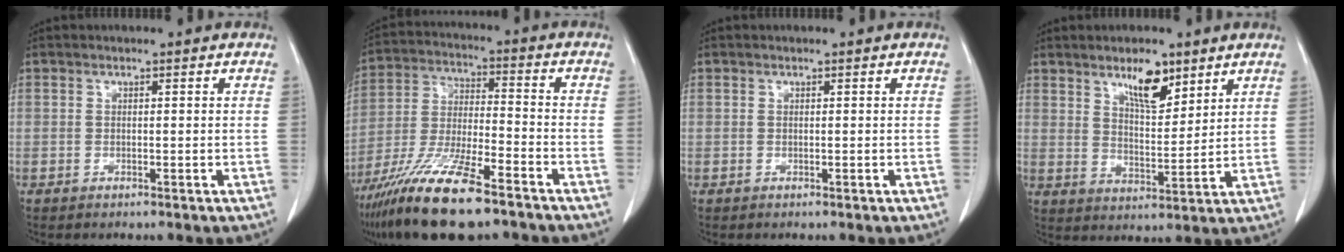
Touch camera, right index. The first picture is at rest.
{"total": 16.0, "force": [-11.1, 2.4, 11.2], "torque": [-0.237, -0.038, -0.205]}
{"total": 0.0}
{"total": 7.2, "force": [4.8, 2.4, 4.8], "torque": [-0.085, -0.002, 0.085]}